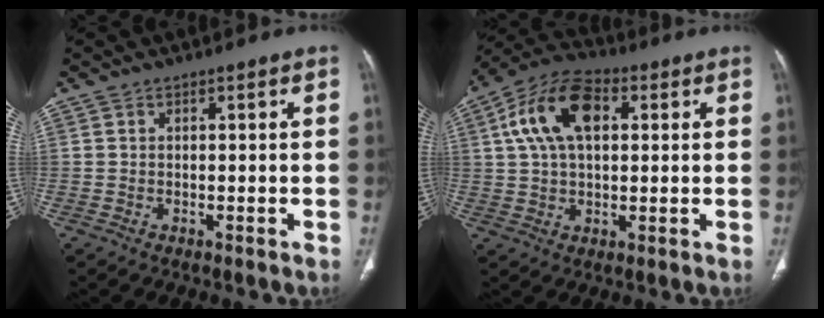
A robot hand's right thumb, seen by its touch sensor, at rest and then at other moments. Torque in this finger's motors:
{"motor_torque": [-0.36, 0.78, 1.19, 0.59, 0.15]}